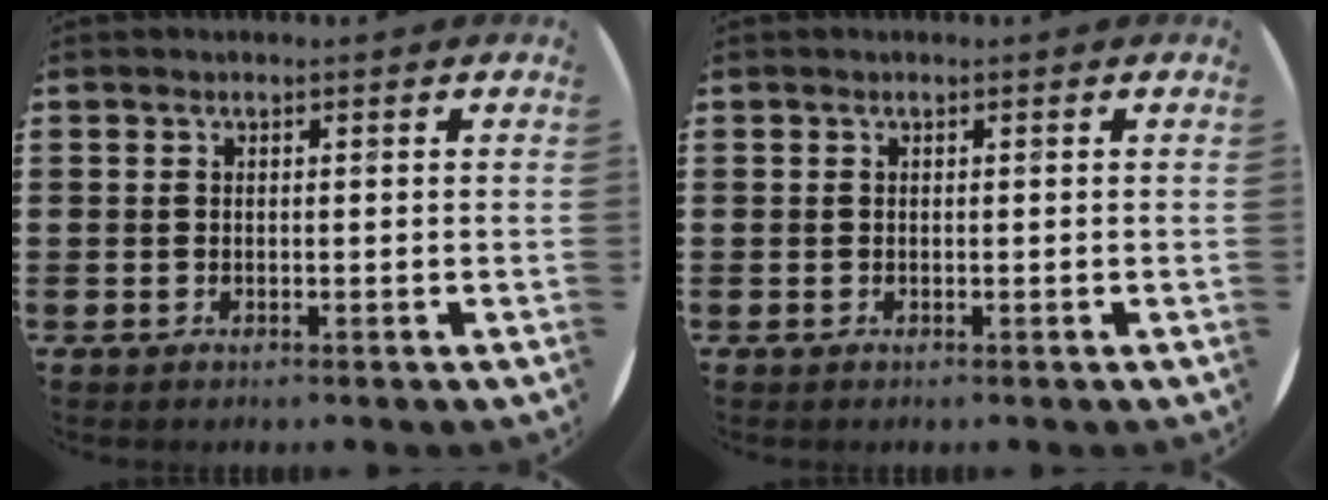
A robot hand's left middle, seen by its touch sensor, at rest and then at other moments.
{"total": 0.0}